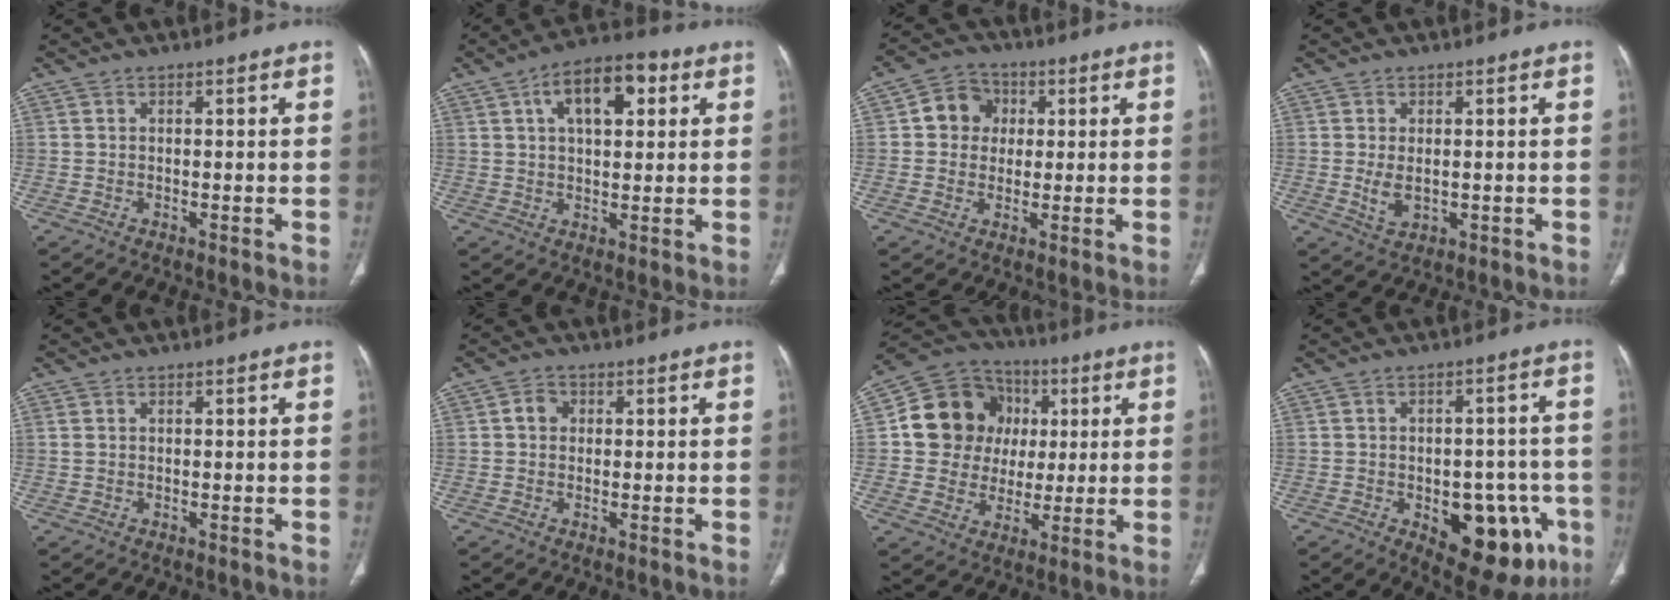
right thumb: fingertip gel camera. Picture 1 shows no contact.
{"total": 11.8, "force": [4.1, 5.9, 9.3], "torque": [-0.132, 0.013, 0.059]}
{"total": 7.4, "force": [1.3, 6.6, 3.0], "torque": [-0.018, 0.007, 0.013]}
{"total": 3.8, "force": [-0.2, 2.3, 3.0], "torque": [-0.056, -0.008, 0.005]}
{"total": 0.9, "force": [0.2, 0.6, 0.7], "torque": [-0.024, 0.008, 0.009]}
{"total": 2.5, "force": [0.3, 2.2, 1.2], "torque": [-0.011, 0.009, 0.003]}
{"total": 15.8, "force": [2.5, 14.2, 6.5], "torque": [-0.076, 0.018, 0.046]}
{"total": 16.6, "force": [-6.0, 9.1, 12.5], "torque": [-0.119, 0.024, -0.061]}